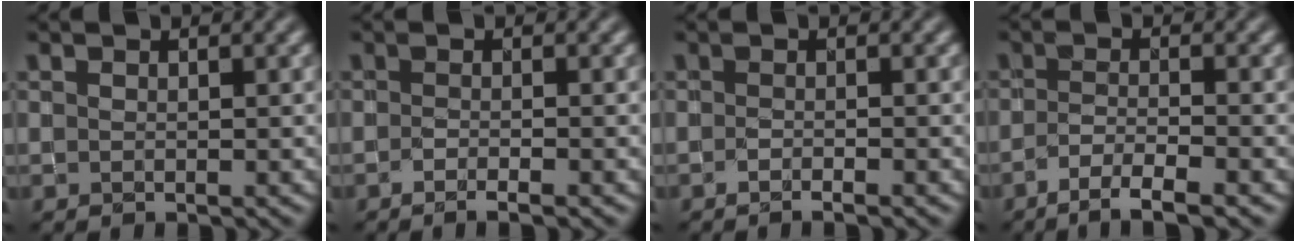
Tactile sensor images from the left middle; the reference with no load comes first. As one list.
[{"total": 1.6, "force": [-1.0, 0.4, 1.2], "torque": [-0.020, -0.004, -0.019]}, {"total": 1.0, "force": [-0.8, 0.2, 0.7], "torque": [-0.011, -0.002, -0.014]}, {"total": 3.6, "force": [-2.4, 0.6, 2.6], "torque": [-0.047, 0.002, -0.049]}]